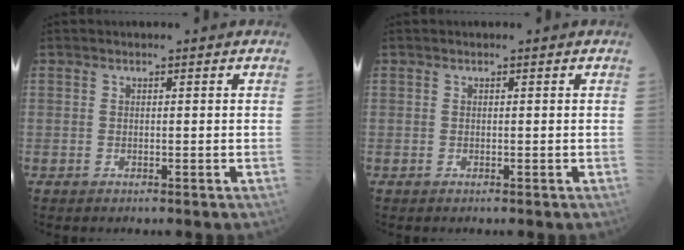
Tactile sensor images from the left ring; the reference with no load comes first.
{"total": 0.0}